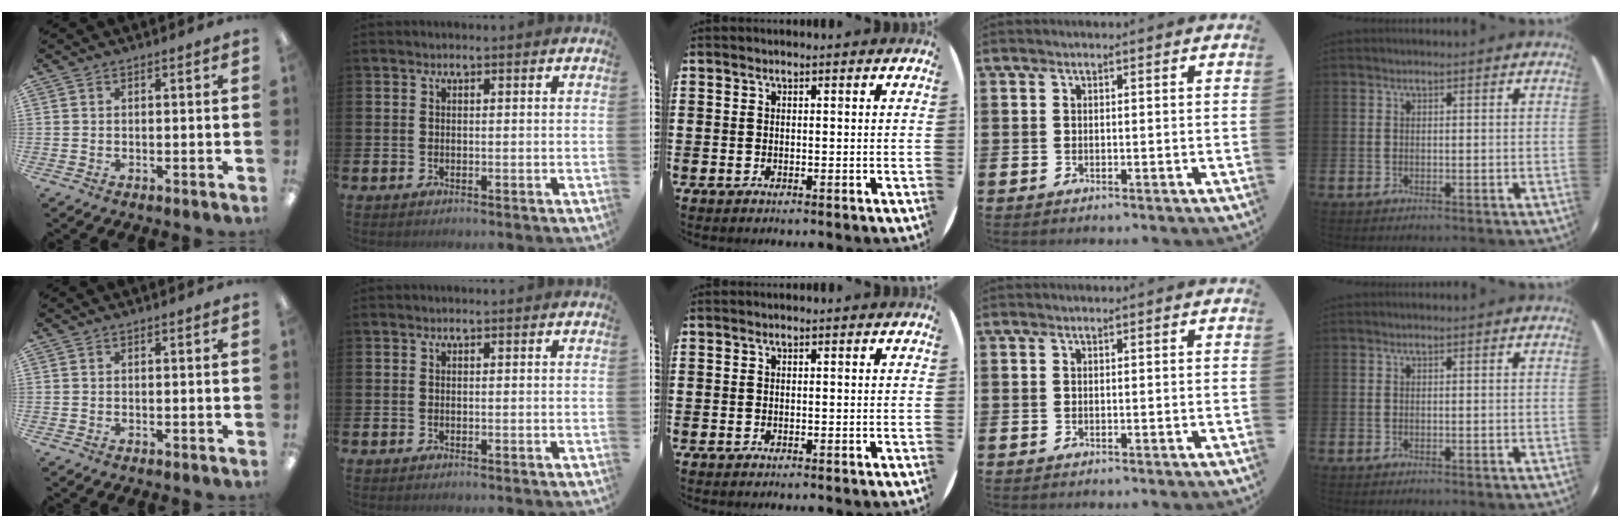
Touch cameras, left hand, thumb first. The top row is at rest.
{}